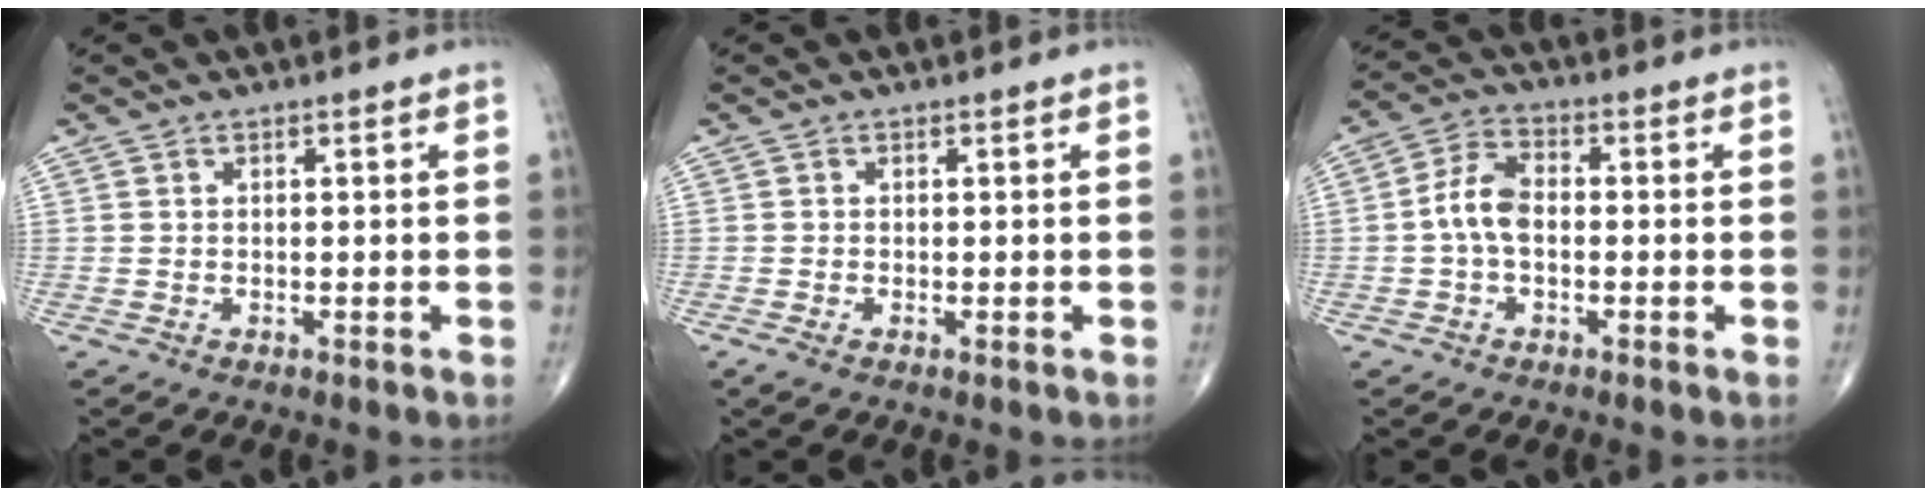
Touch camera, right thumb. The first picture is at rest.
{"total": 1.0, "force": [-0.5, 0.3, 0.8], "torque": [-0.023, -0.004, -0.013]}
{"total": 7.8, "force": [-0.9, 4.7, 6.2], "torque": [-0.119, 0.027, -0.027]}